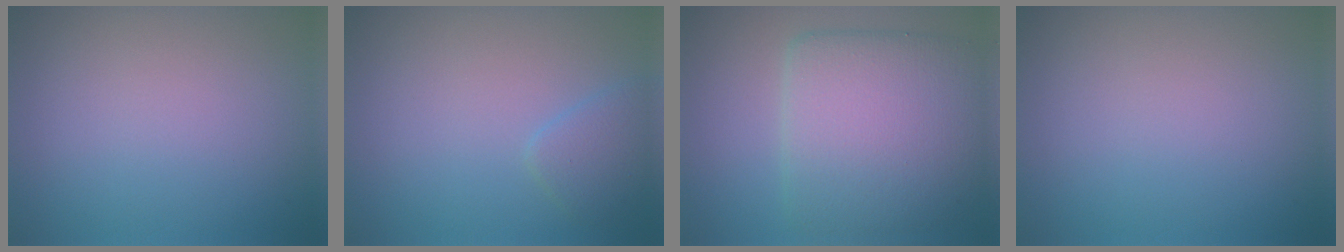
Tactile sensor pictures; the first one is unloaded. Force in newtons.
{"total": 1.7, "press": 1.7, "slide": 0.1}
{"total": 7.8, "press": 7.8, "slide": 0.2}
{"total": 0.0}